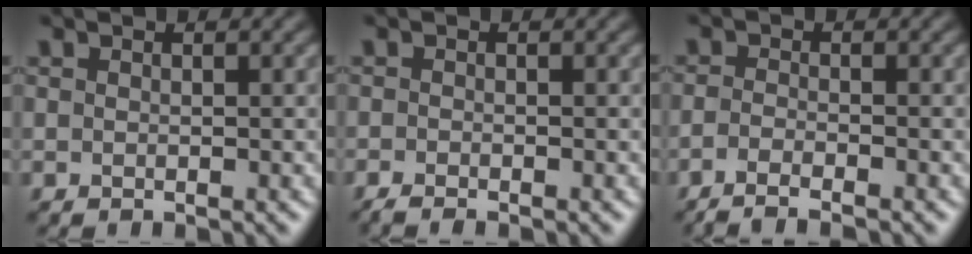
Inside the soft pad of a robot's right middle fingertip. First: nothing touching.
{"total": 1.5, "force": [-1.3, 0.2, 0.8], "torque": [-0.015, -0.005, -0.027]}
{"total": 3.0, "force": [-2.0, 0.6, 2.0], "torque": [-0.038, -0.006, -0.049]}